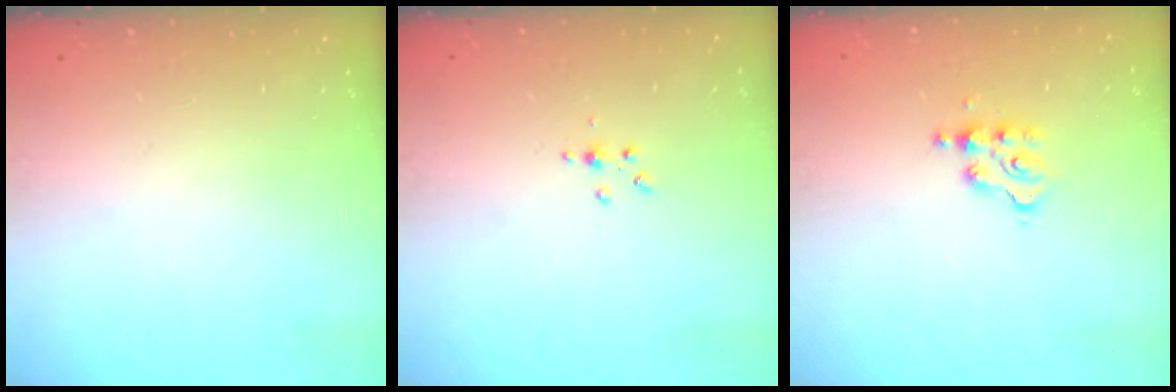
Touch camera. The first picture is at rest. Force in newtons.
{"total": 3.0, "press": 2.9, "slide": 0.4}
{"total": 4.4, "press": 4.4, "slide": 0.6}